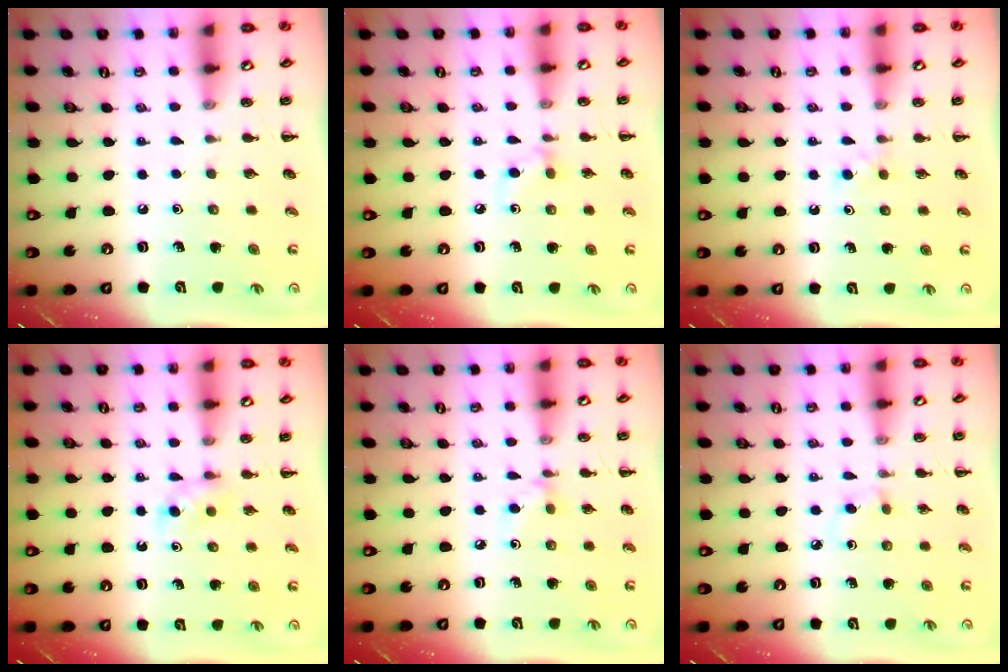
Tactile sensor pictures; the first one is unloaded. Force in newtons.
{"total": 5.1, "press": 4.6, "slide": 2.0}
{"total": 2.6, "press": 2.4, "slide": 1.0}
{"total": 2.9, "press": 2.7, "slide": 1.1}
{"total": 3.5, "press": 3.3, "slide": 1.2}
{"total": 1.8, "press": 1.6, "slide": 0.8}